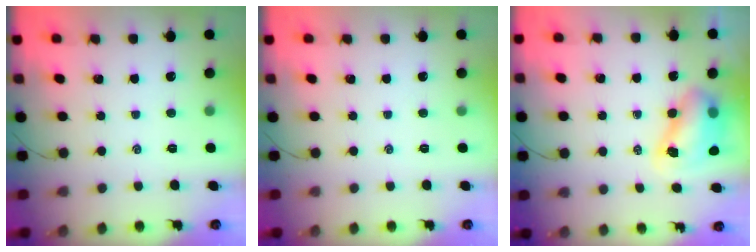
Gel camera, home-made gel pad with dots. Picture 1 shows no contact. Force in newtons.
{"total": 0.0}
{"total": 8.2, "press": 8.0, "slide": 2.0}